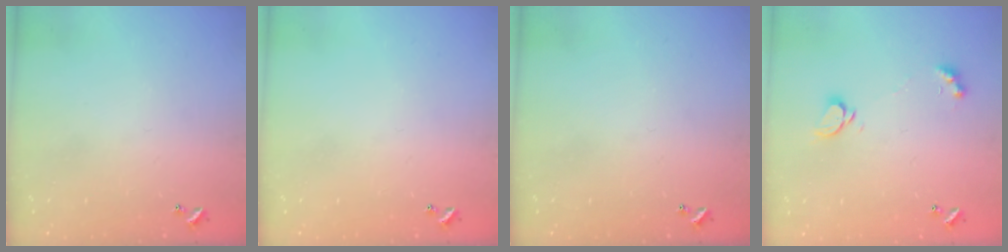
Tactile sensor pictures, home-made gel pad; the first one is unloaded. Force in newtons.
{"total": 0.0}
{"total": 0.0}
{"total": 2.1, "press": 2.1, "slide": 0.3}